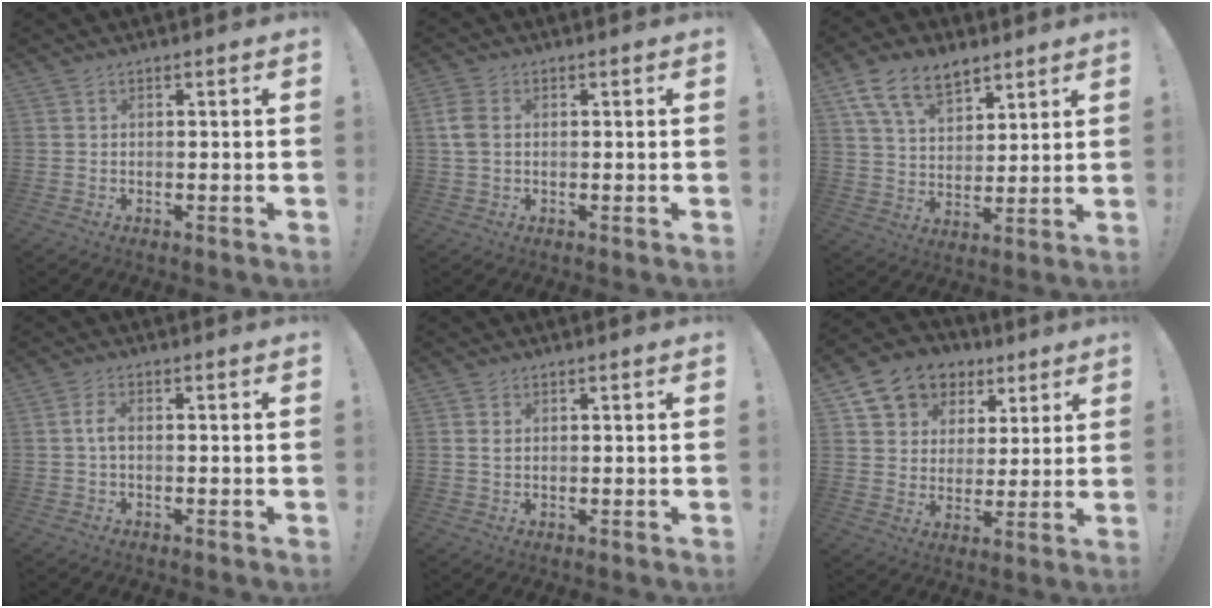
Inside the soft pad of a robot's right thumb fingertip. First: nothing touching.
{"total": 5.2, "force": [0.8, 3.4, 3.8], "torque": [-0.094, 0.003, 0.015]}
{"total": 13.4, "force": [8.5, 7.6, 6.9], "torque": [-0.124, -0.036, 0.162]}
{"total": 3.1, "force": [-0.3, 1.3, 2.8], "torque": [-0.063, 0.009, -0.006]}
{"total": 1.1, "force": [0.4, 0.9, 0.5], "torque": [-0.010, 0.002, 0.006]}
{"total": 12.7, "force": [7.1, 9.6, 4.5], "torque": [-0.070, -0.039, 0.138]}